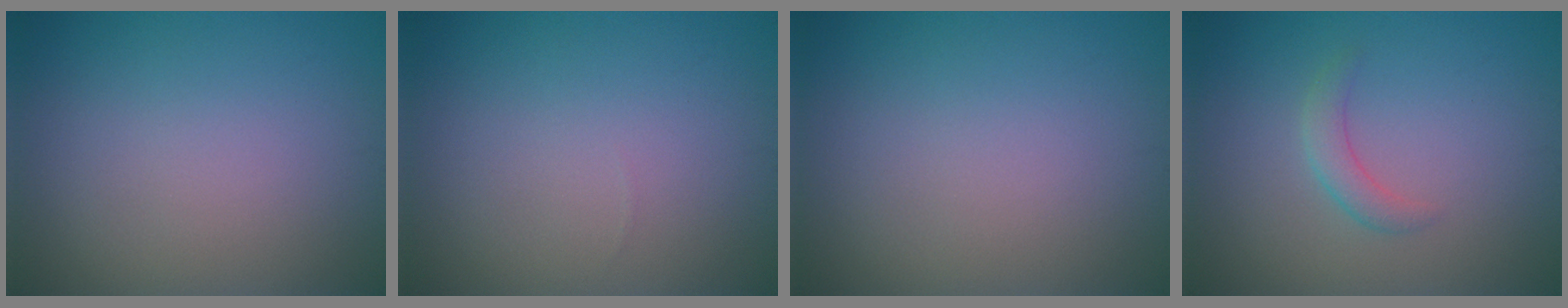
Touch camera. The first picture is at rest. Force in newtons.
{"total": 0.0}
{"total": 0.0}
{"total": 1.8, "press": 1.8, "slide": 0.0}